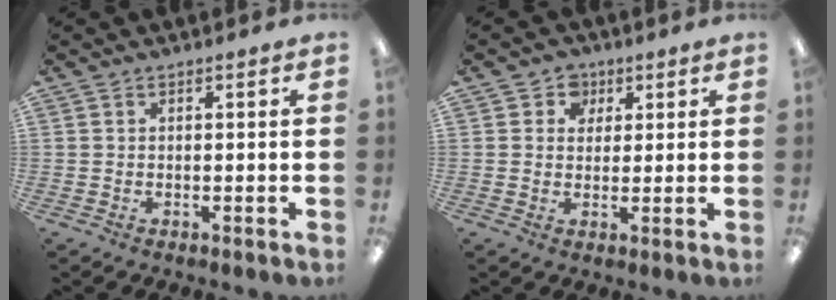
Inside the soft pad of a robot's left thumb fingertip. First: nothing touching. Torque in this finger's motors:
{"motor_torque": [-0.24, -0.16, -0.40, 0.22, -0.02]}